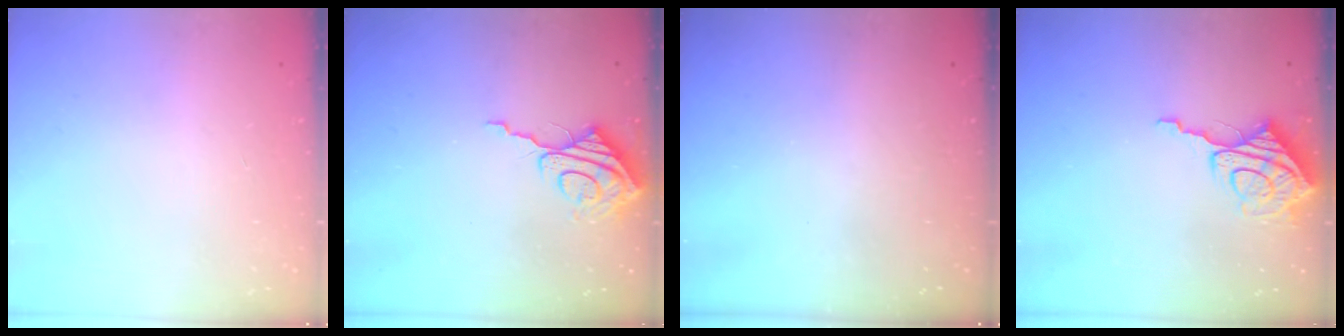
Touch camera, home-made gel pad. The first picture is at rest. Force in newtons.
{"total": 9.3, "press": 9.3, "slide": 0.9}
{"total": 0.0}
{"total": 10.5, "press": 10.4, "slide": 1.2}